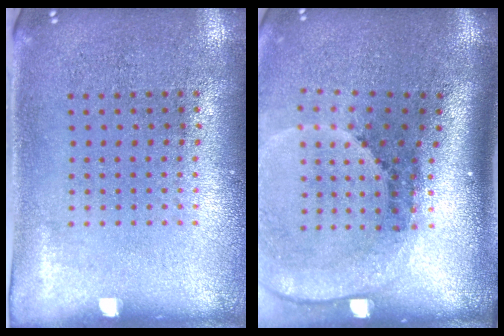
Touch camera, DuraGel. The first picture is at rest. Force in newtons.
{"total": 2.6, "press": 1.8, "slide": 1.9}